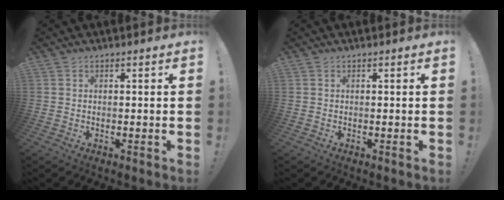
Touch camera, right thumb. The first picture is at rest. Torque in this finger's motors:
{"motor_torque": [0.00, 0.00, 0.00, 0.00, 0.01]}